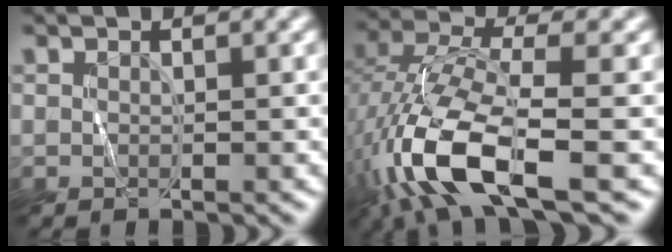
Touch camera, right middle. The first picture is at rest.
{"total": 9.9, "force": [-4.8, 2.8, 8.2], "torque": [-0.181, 0.006, -0.101]}